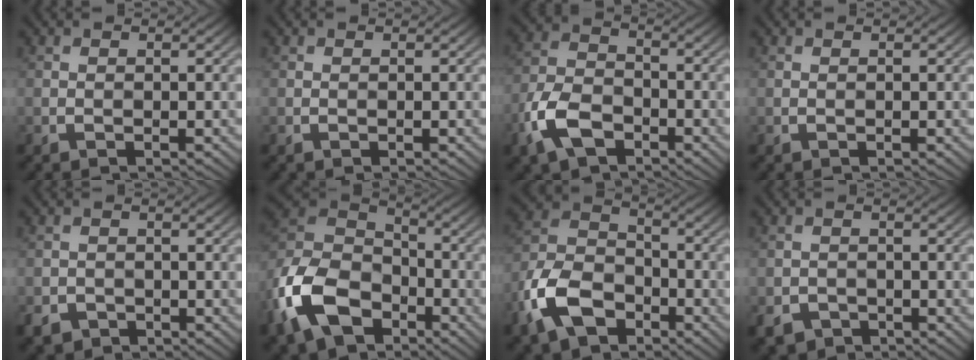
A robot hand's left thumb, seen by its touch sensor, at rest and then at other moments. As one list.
[{"total": 0.0}, {"total": 8.3, "force": [-4.5, 4.9, 5.0], "torque": [-0.121, -0.004, -0.100]}, {"total": 0.0}, {"total": 2.4, "force": [-1.5, 1.7, 0.5], "torque": [-0.012, -0.008, -0.034]}, {"total": 15.3, "force": [-7.5, 10.0, 9.0], "torque": [-0.243, -0.030, -0.164]}, {"total": 11.5, "force": [-6.1, 6.9, 6.9], "torque": [-0.169, -0.005, -0.139]}, {"total": 2.9, "force": [-1.9, 2.1, 0.7], "torque": [-0.016, -0.009, -0.037]}]